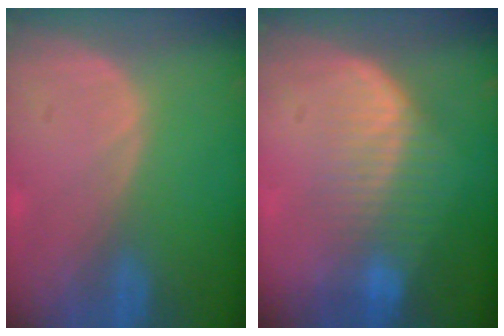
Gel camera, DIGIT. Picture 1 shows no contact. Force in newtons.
{"total": 7.2, "press": 6.6, "slide": 2.8}